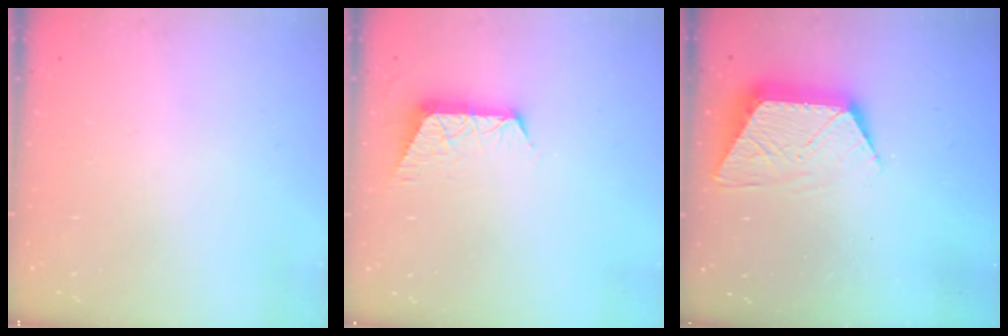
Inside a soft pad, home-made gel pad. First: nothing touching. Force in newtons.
{"total": 6.8, "press": 6.8, "slide": 0.5}
{"total": 12.2, "press": 12.2, "slide": 0.6}